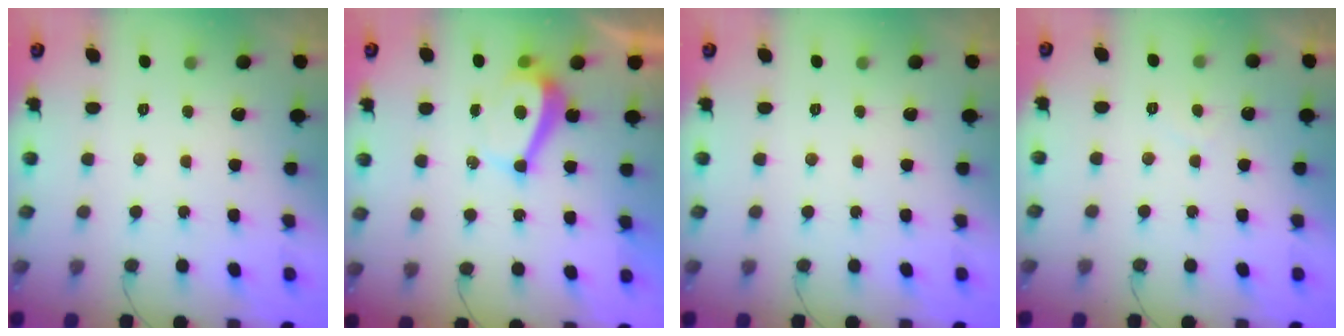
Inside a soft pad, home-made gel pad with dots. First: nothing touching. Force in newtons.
{"total": 4.9, "press": 4.9, "slide": 0.5}
{"total": 0.0}
{"total": 0.6, "press": 0.0, "slide": 0.6}